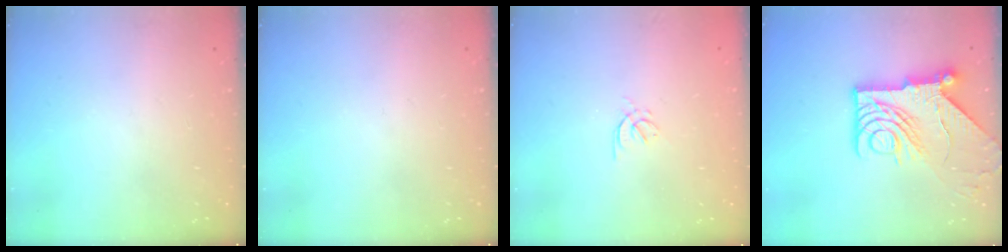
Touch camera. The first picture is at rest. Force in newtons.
{"total": 0.0}
{"total": 2.2, "press": 2.1, "slide": 0.7}
{"total": 15.2, "press": 15.1, "slide": 1.8}